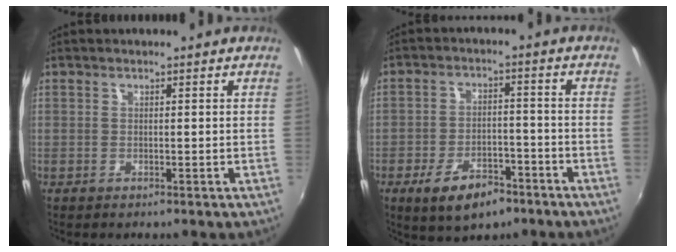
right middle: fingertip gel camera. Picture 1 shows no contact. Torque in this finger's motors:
{"motor_torque": [1.15, -0.98, 0.20, 0.11]}